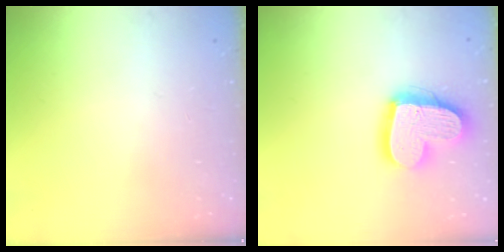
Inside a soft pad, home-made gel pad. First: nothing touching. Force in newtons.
{"total": 18.3, "press": 18.3, "slide": 1.6}